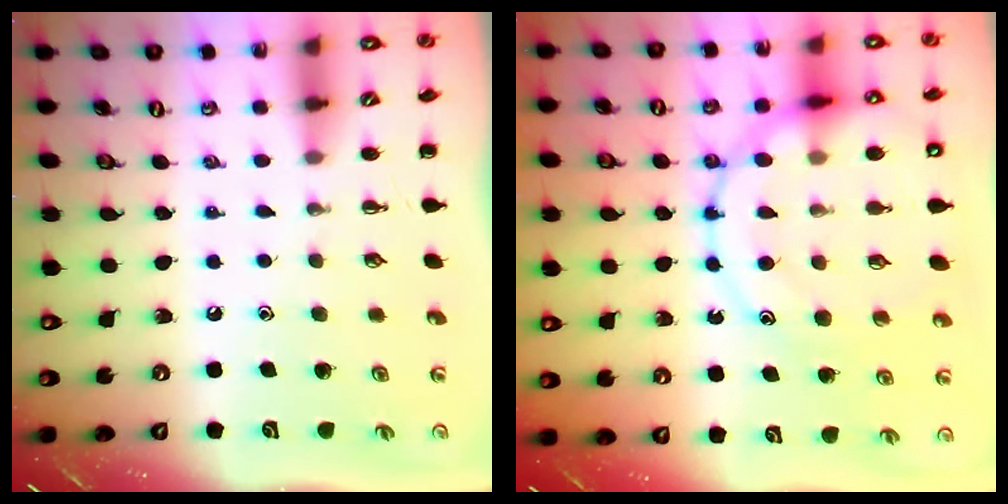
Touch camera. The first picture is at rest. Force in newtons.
{"total": 20.9, "press": 20.8, "slide": 2.3}